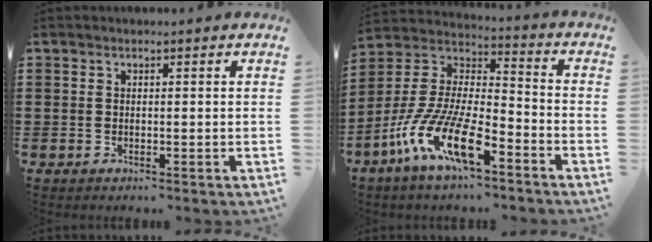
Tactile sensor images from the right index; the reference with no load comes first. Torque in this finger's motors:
{"motor_torque": [2.14, 0.00, 1.05, 0.21]}